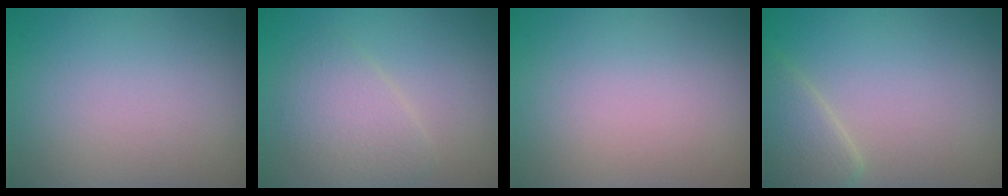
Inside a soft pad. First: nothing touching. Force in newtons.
{"total": 3.2, "press": 3.2, "slide": 0.0}
{"total": 0.0}
{"total": 2.7, "press": 2.6, "slide": 0.2}